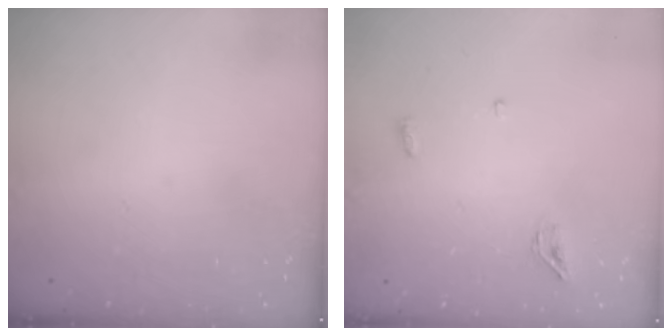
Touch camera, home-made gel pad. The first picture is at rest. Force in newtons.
{"total": 3.7, "press": 3.6, "slide": 0.9}